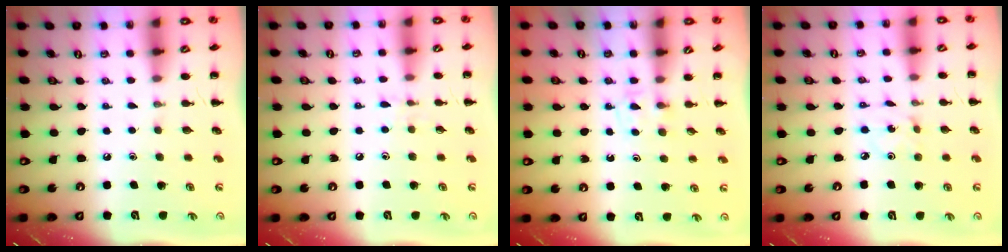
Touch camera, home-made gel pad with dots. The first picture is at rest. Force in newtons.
{"total": 4.8, "press": 4.4, "slide": 1.9}
{"total": 3.4, "press": 3.1, "slide": 1.5}
{"total": 1.0, "press": 1.0, "slide": 0.2}